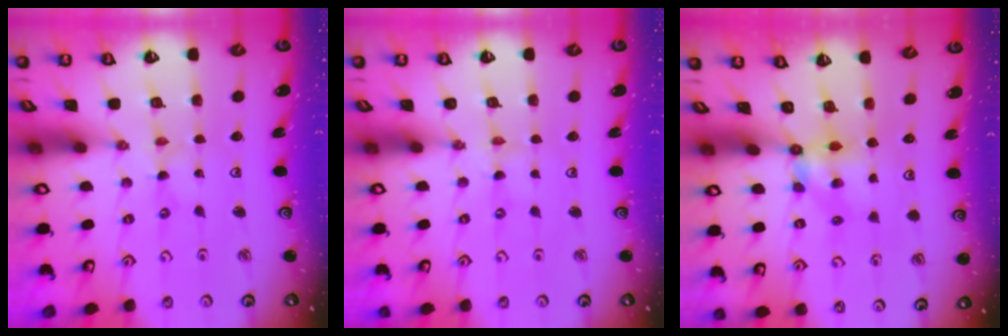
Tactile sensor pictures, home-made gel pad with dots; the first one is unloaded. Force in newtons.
{"total": 0.0}
{"total": 5.2, "press": 5.2, "slide": 0.3}